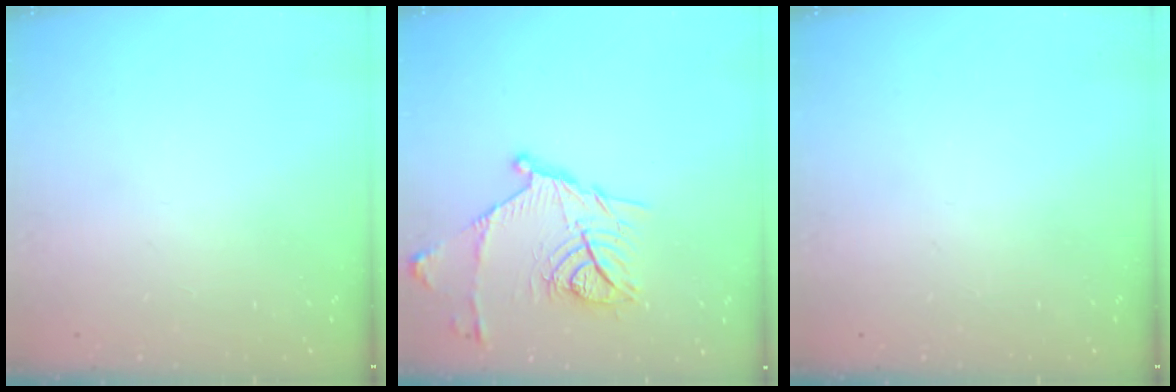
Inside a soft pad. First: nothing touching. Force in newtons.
{"total": 15.9, "press": 15.9, "slide": 0.3}
{"total": 0.0}